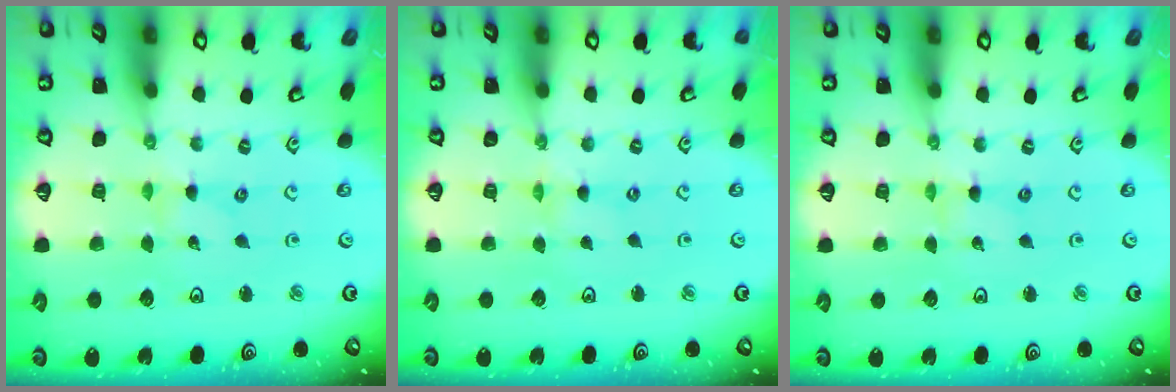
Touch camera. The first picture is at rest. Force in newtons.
{"total": 0.0}
{"total": 0.6, "press": 0.6, "slide": 0.1}